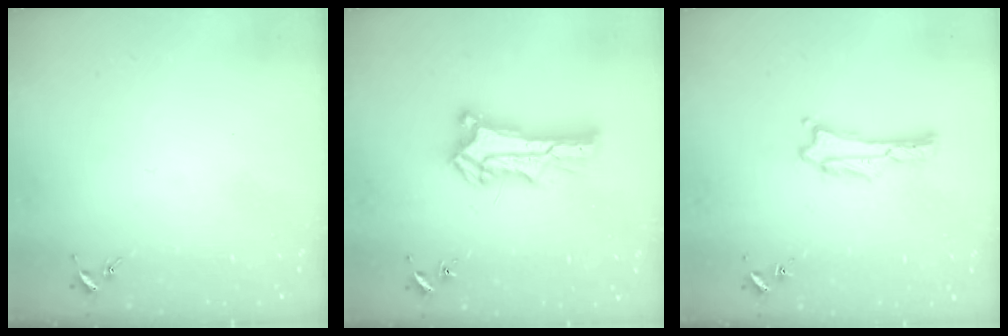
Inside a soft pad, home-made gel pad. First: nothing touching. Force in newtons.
{"total": 7.4, "press": 7.4, "slide": 0.7}
{"total": 0.0}